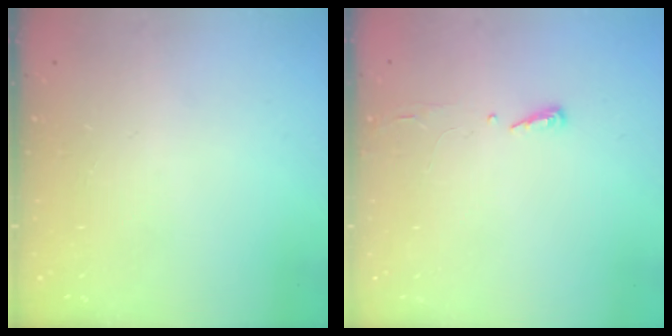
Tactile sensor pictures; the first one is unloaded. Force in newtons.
{"total": 2.9, "press": 2.9, "slide": 0.4}